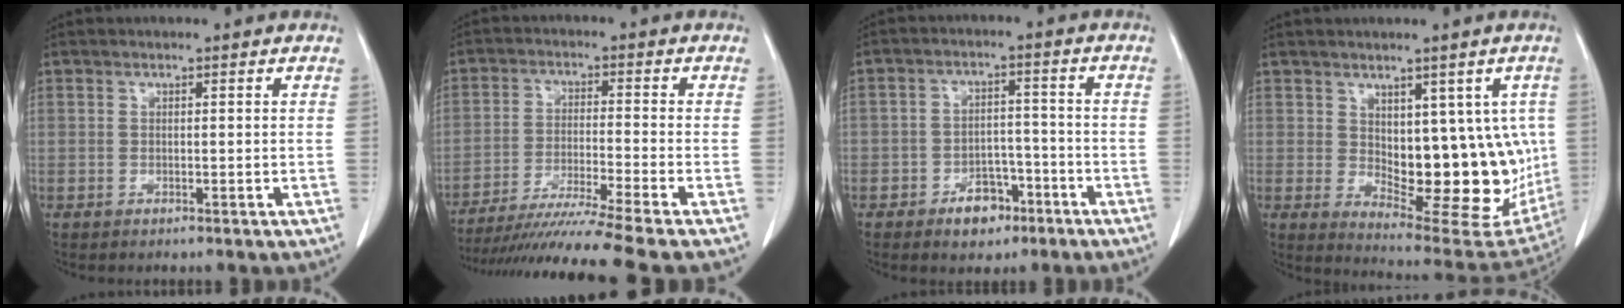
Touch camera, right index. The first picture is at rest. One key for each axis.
{"total": 14.2, "fx": -12.2, "fy": -3.0, "fz": 6.7, "tx": -0.102, "ty": -0.032, "tz": -0.199}
{"total": 6.0, "fx": -3.6, "fy": 3.9, "fz": 2.9, "tx": -0.041, "ty": 0.015, "tz": -0.052}
{"total": 15.7, "fx": 0.7, "fy": 7.4, "fz": 13.8, "tx": -0.174, "ty": -0.007, "tz": 0.035}